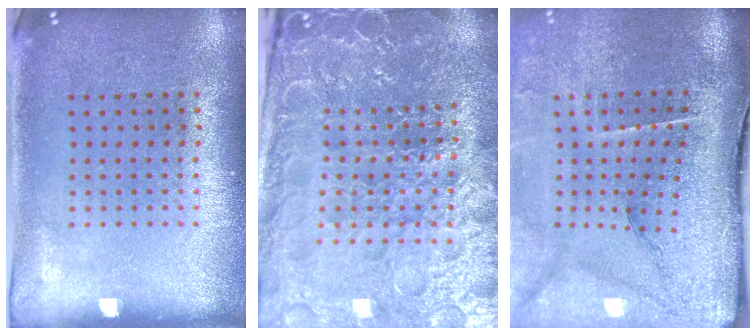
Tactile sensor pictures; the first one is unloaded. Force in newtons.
{"total": 4.9, "press": 4.7, "slide": 1.4}
{"total": 4.7, "press": 3.7, "slide": 2.9}